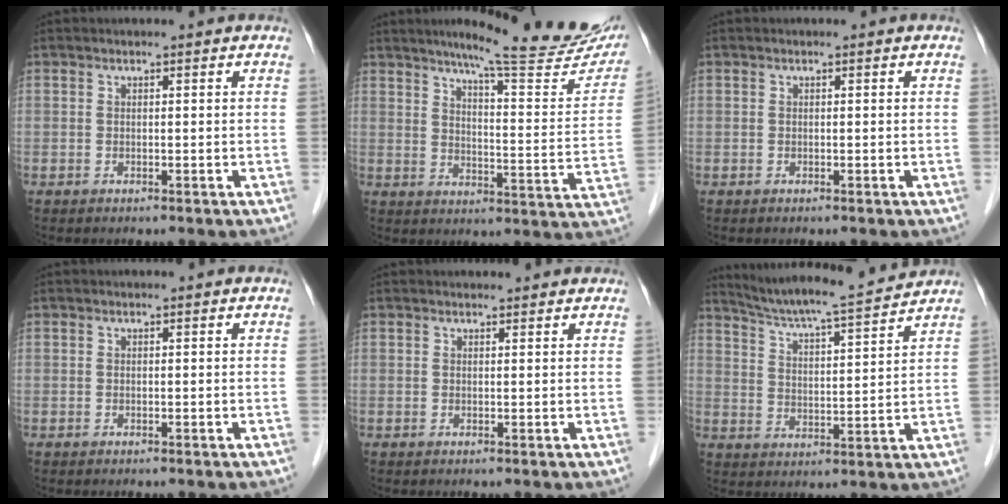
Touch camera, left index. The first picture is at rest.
{"total": 22.1, "force": [18.4, 2.1, 12.1], "torque": [-0.157, -0.040, 0.229]}
{"total": 0.0}
{"total": 0.0}
{"total": 2.9, "force": [2.8, 0.8, 0.5], "torque": [-0.010, 0.017, 0.030]}
{"total": 13.6, "force": [12.8, -0.8, 4.6], "torque": [-0.087, -0.002, 0.197]}